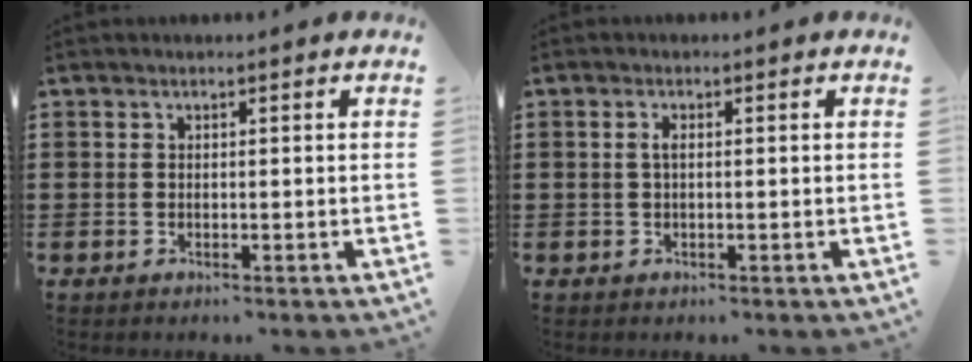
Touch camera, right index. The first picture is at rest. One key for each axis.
{"total": 1.3, "fx": 0.0, "fy": 0.4, "fz": 1.2, "tx": -0.023, "ty": 0.002, "tz": -0.001}